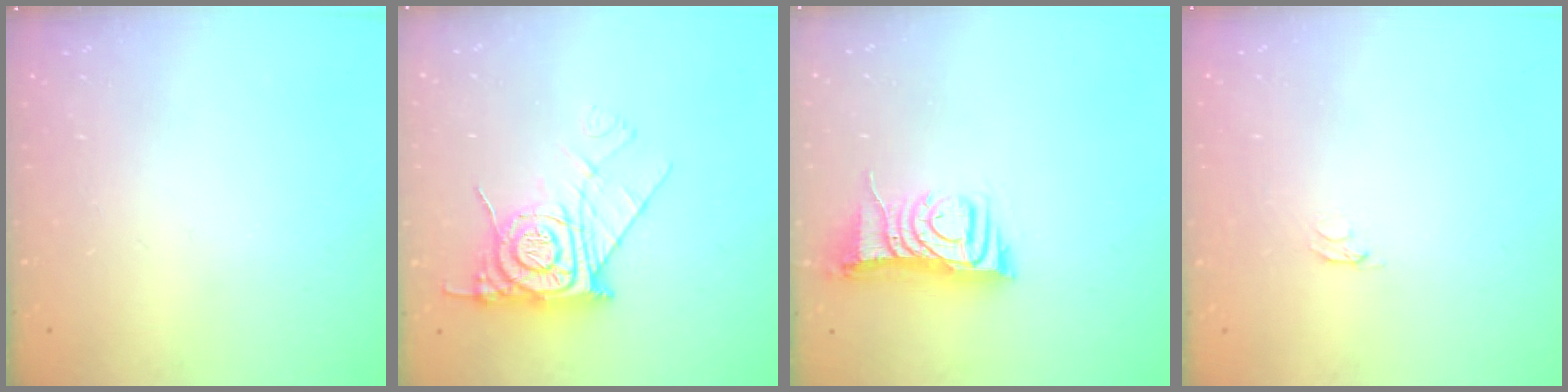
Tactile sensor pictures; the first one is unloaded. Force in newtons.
{"total": 12.8, "press": 12.7, "slide": 1.2}
{"total": 8.5, "press": 8.4, "slide": 0.4}
{"total": 2.1, "press": 2.0, "slide": 0.3}